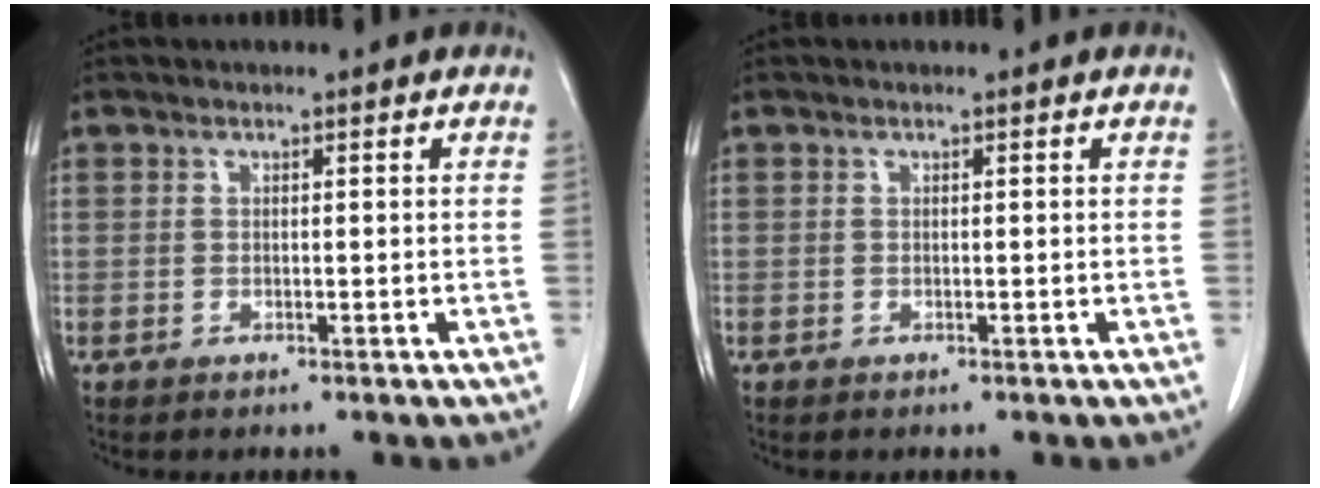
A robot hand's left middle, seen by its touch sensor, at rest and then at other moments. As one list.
[{"total": 0.0}]